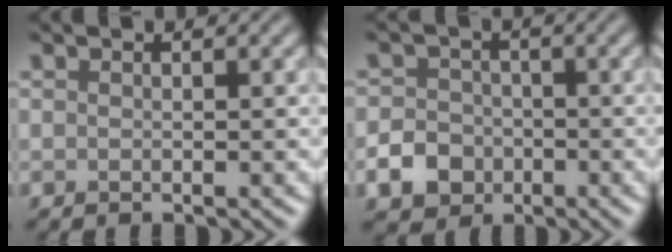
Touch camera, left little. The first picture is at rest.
{"total": 3.7, "force": [-1.5, 3.1, 1.4], "torque": [-0.026, 0.002, -0.035]}